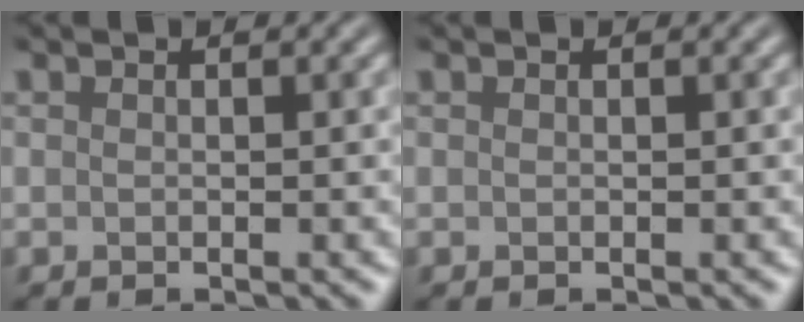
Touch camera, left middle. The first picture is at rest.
{"total": 0.0}